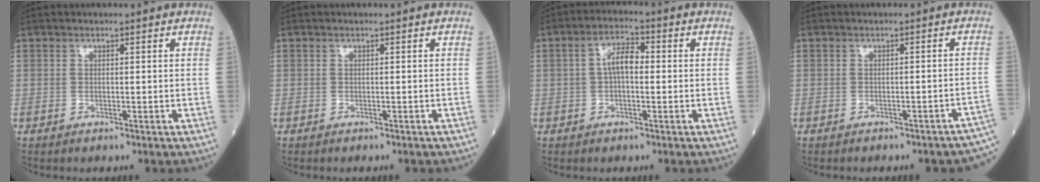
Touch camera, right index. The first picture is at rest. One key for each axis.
{"total": 0.9, "fx": -0.9, "fy": 0.2, "fz": 0.3, "tx": -0.006, "ty": -0.001, "tz": -0.012}
{"total": 4.5, "fx": 0.1, "fy": 1.9, "fz": 4.1, "tx": -0.079, "ty": 0.016, "tz": -0.001}
{"total": 8.1, "fx": -7.4, "fy": 1.5, "fz": 3.0, "tx": -0.027, "ty": 0.005, "tz": -0.072}